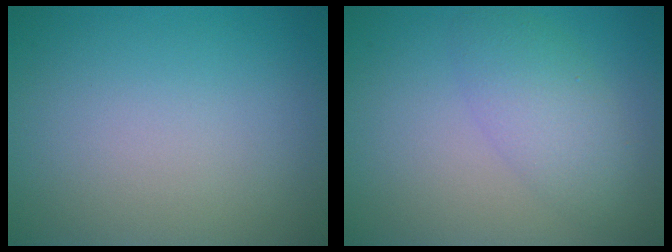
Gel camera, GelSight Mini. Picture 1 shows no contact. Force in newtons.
{"total": 3.7, "press": 3.7, "slide": 0.0}